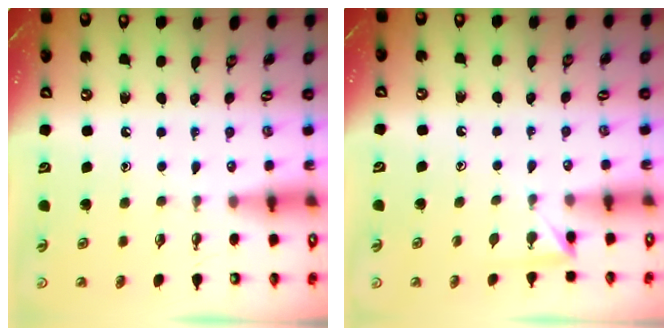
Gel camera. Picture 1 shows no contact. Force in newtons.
{"total": 2.9, "press": 2.9, "slide": 0.3}